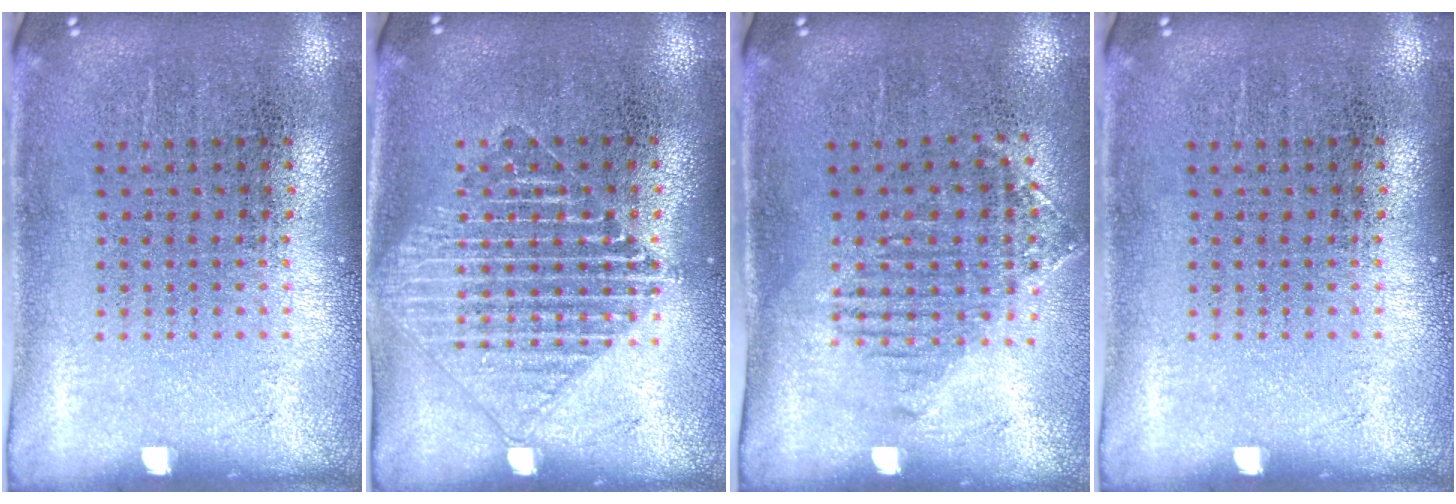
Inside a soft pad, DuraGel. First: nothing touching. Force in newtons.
{"total": 1.5, "press": 1.5, "slide": 0.2}
{"total": 1.2, "press": 1.1, "slide": 0.5}
{"total": 0.0}